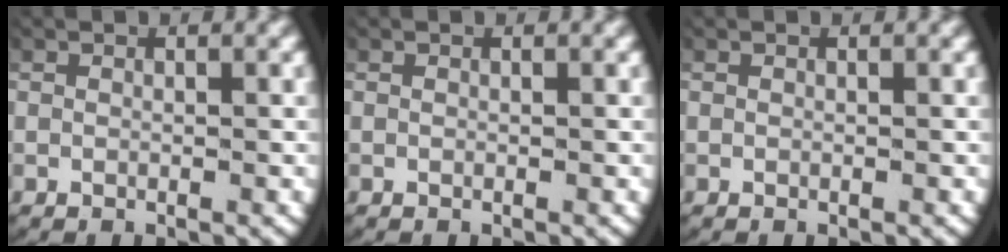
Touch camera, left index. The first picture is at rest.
{"total": 0.0}
{"total": 0.0}